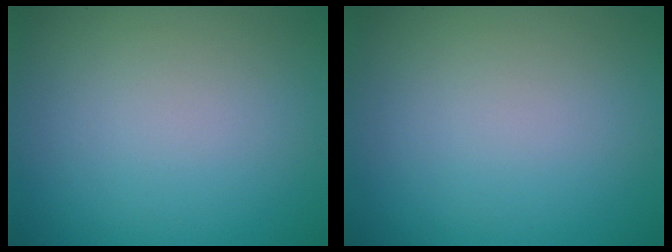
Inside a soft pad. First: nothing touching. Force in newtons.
{"total": 0.0}